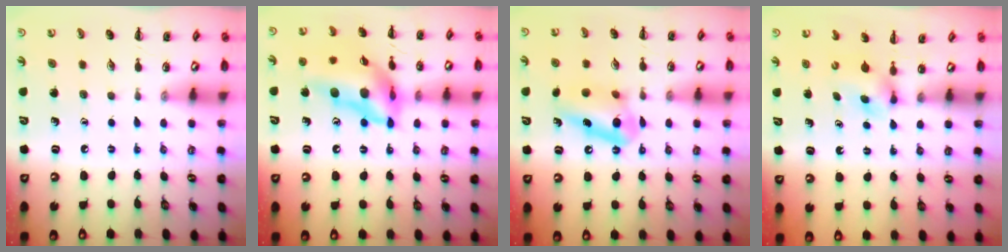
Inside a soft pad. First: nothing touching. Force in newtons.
{"total": 18.9, "press": 18.3, "slide": 4.9}
{"total": 10.7, "press": 10.6, "slide": 1.2}
{"total": 2.9, "press": 2.6, "slide": 1.3}